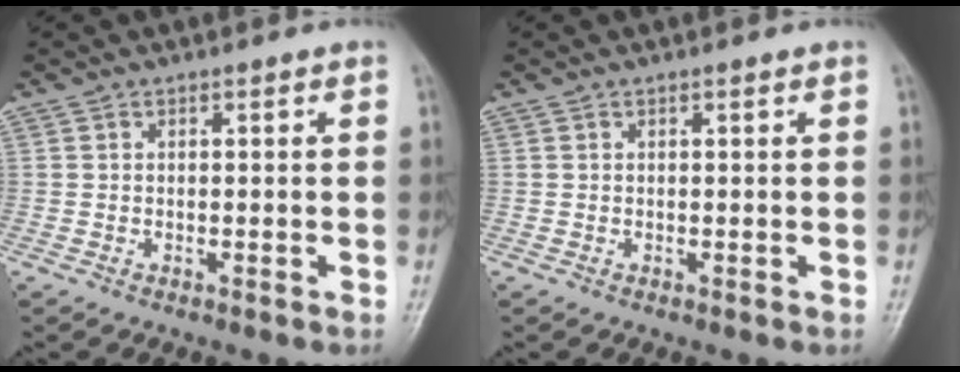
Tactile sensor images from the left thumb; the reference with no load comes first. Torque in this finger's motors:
{"motor_torque": [0.06, 0.03, 0.14, -0.04, -0.01]}